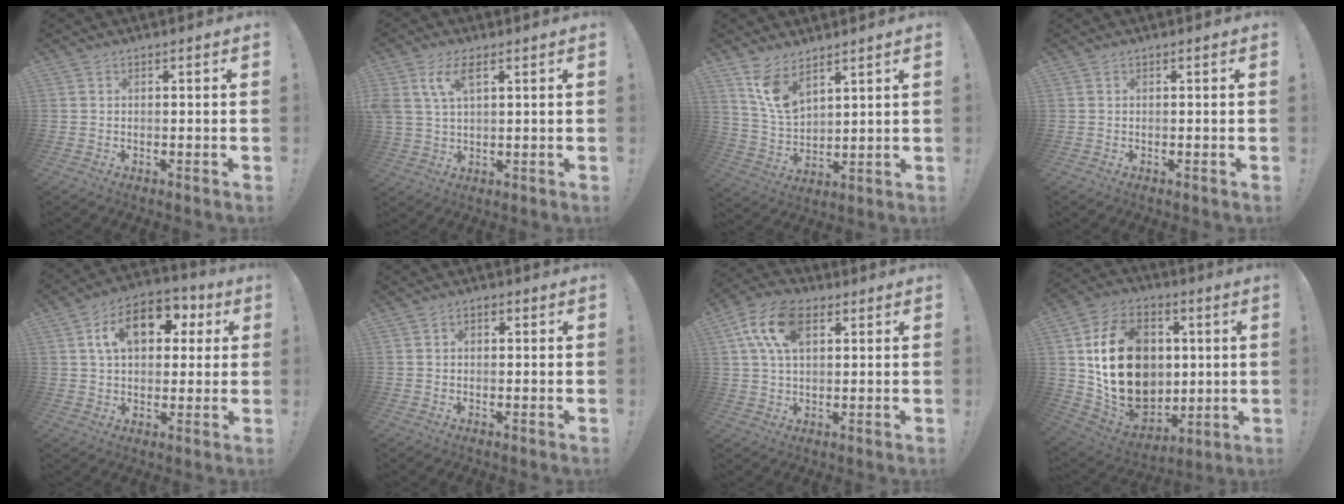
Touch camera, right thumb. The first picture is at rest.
{"total": 8.0, "force": [3.6, 4.0, 5.9], "torque": [-0.122, 0.000, 0.067]}
{"total": 9.9, "force": [7.2, 4.6, 5.1], "torque": [-0.095, -0.040, 0.142]}
{"total": 0.0}
{"total": 15.4, "force": [5.0, 9.8, 10.7], "torque": [-0.170, 0.001, 0.091]}
{"total": 1.6, "force": [-0.4, 1.2, 0.9], "torque": [-0.011, 0.004, -0.008]}
{"total": 13.0, "force": [4.8, 7.5, 9.4], "torque": [-0.179, 0.004, 0.091]}
{"total": 25.3, "force": [2.9, 19.6, 15.8], "torque": [-0.273, -0.009, 0.088]}